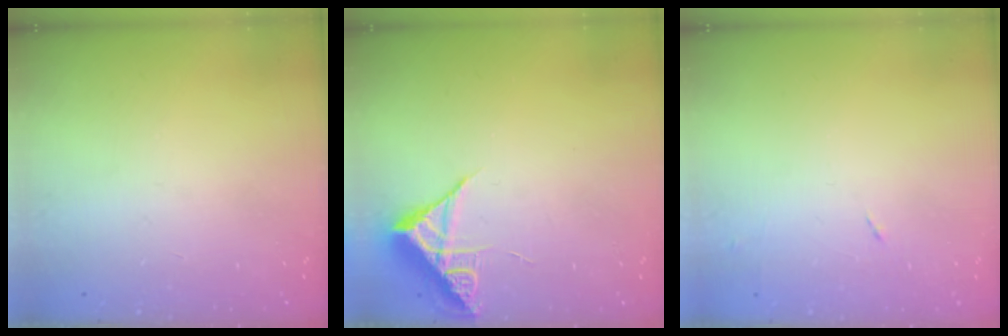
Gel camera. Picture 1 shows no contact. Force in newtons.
{"total": 7.1, "press": 7.1, "slide": 0.3}
{"total": 4.6, "press": 4.6, "slide": 0.6}